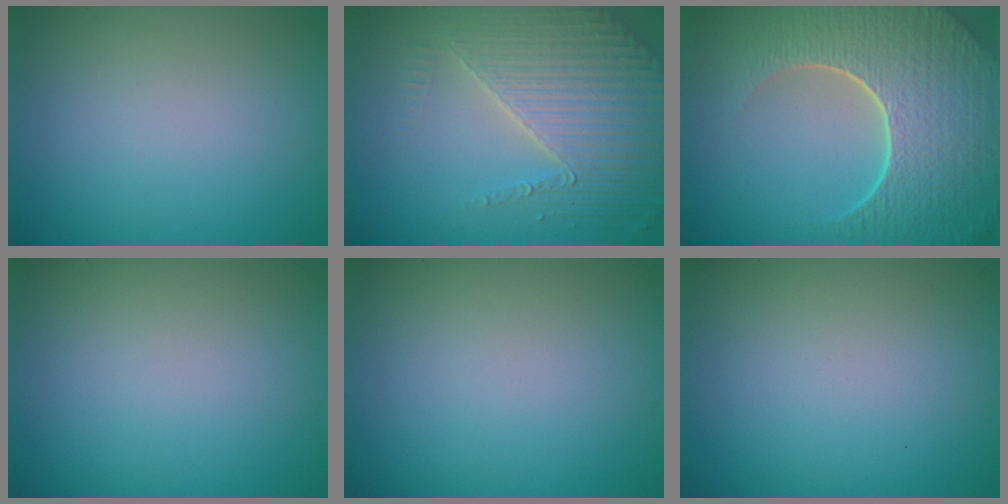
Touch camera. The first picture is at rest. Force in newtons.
{"total": 5.2, "press": 4.5, "slide": 2.7}
{"total": 9.3, "press": 6.6, "slide": 6.6}
{"total": 0.0}
{"total": 0.0}
{"total": 0.0}